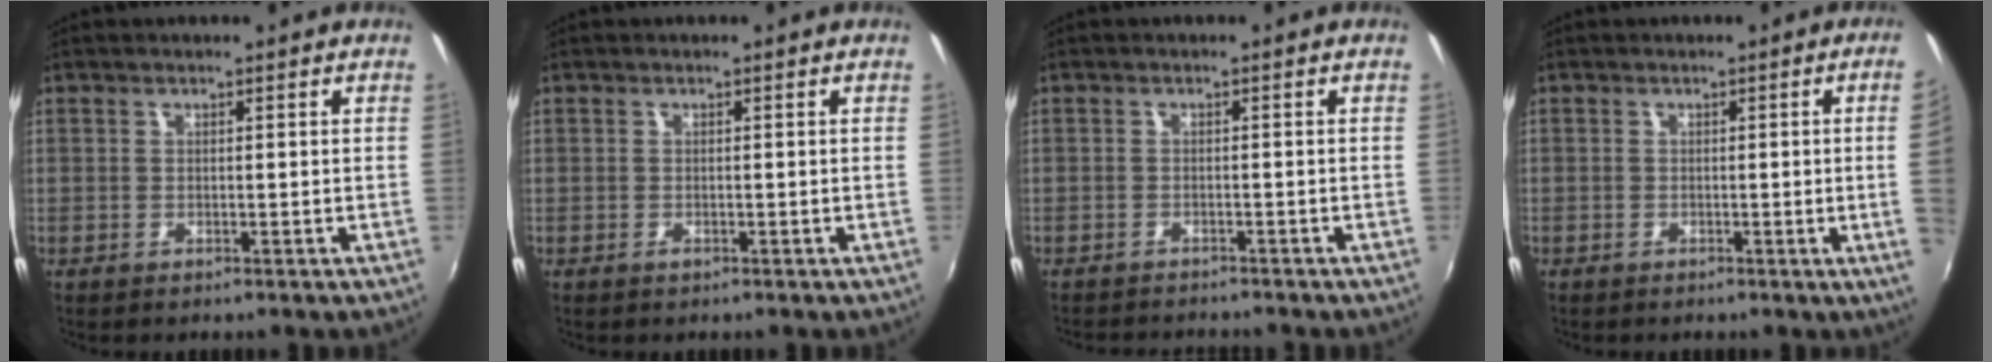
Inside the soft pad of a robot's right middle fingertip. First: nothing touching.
{"total": 0.6, "force": [-0.4, 0.4, 0.3], "torque": [-0.004, -0.001, -0.009]}
{"total": 5.0, "force": [-4.8, 0.7, 1.5], "torque": [-0.043, -0.013, -0.071]}
{"total": 4.4, "force": [0.0, -2.1, 3.9], "torque": [-0.061, -0.009, 0.004]}